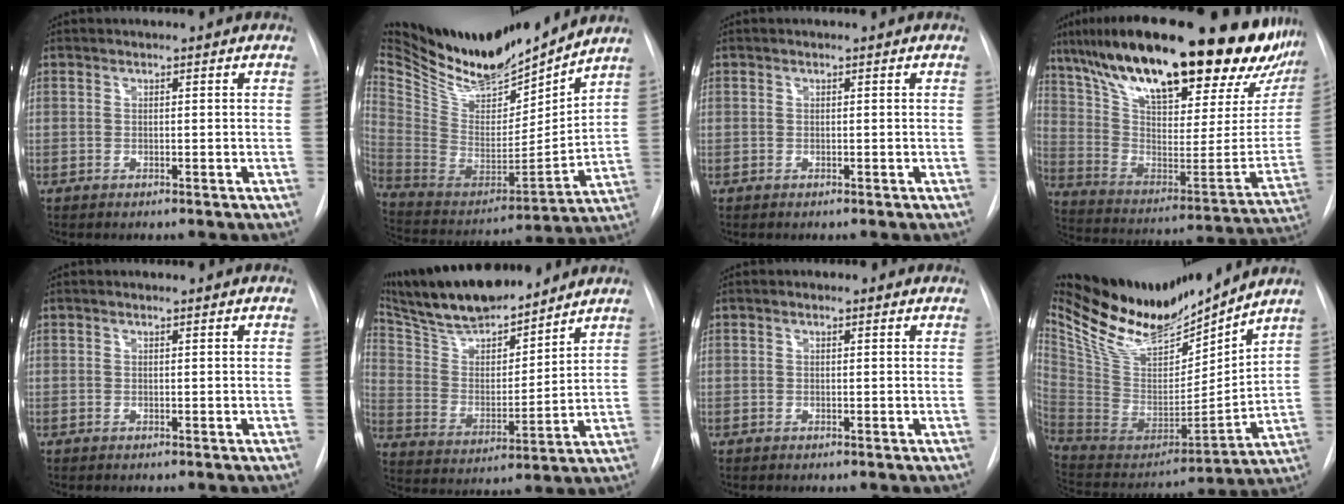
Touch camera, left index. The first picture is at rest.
{"total": 23.9, "force": [21.0, 5.9, 9.7], "torque": [-0.194, -0.024, 0.359]}
{"total": 0.0}
{"total": 36.7, "force": [26.4, 9.7, 23.7], "torque": [-0.369, -0.008, 0.389]}
{"total": 0.0}
{"total": 18.4, "force": [16.3, 3.8, 7.7], "torque": [-0.141, 0.014, 0.289]}
{"total": 0.7, "force": [0.3, 0.5, 0.5], "torque": [-0.011, 0.002, 0.002]}
{"total": 22.4, "force": [19.7, 4.3, 9.9], "torque": [-0.177, -0.026, 0.350]}